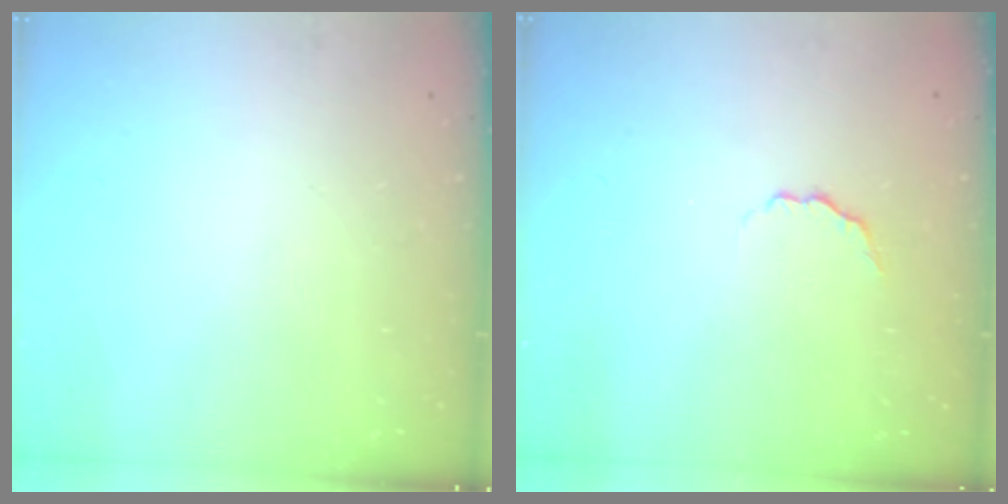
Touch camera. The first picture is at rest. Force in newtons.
{"total": 3.0, "press": 2.9, "slide": 0.9}